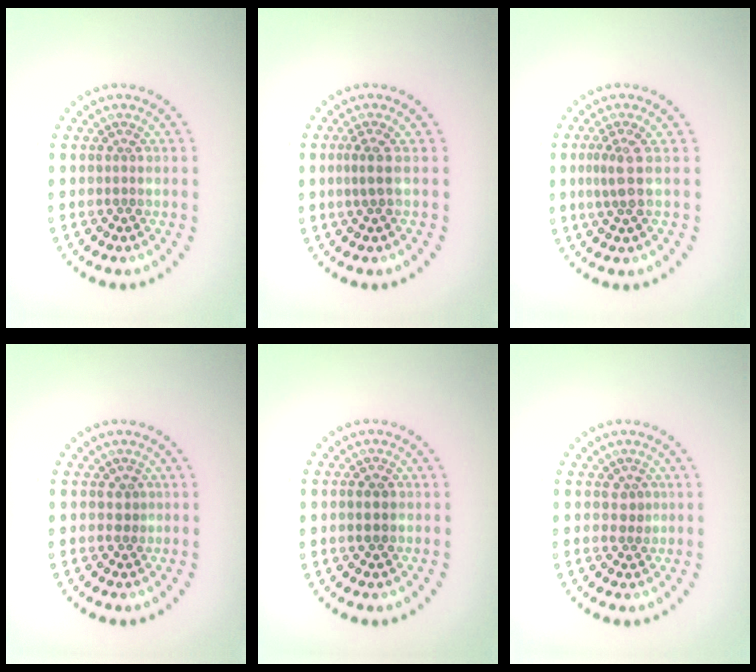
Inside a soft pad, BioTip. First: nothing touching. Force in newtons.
{"total": 1.7, "press": 1.3, "slide": 1.1}
{"total": 2.0, "press": 1.6, "slide": 1.3}
{"total": 0.8, "press": 0.6, "slide": 0.5}
{"total": 1.9, "press": 1.9, "slide": 0.1}
{"total": 1.2, "press": 1.0, "slide": 0.6}